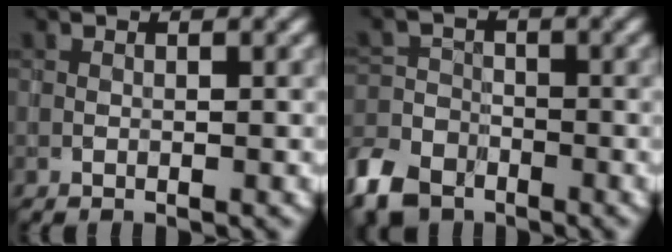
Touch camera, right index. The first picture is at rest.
{"total": 6.6, "force": [-5.0, 3.7, 2.2], "torque": [-0.052, -0.024, -0.102]}